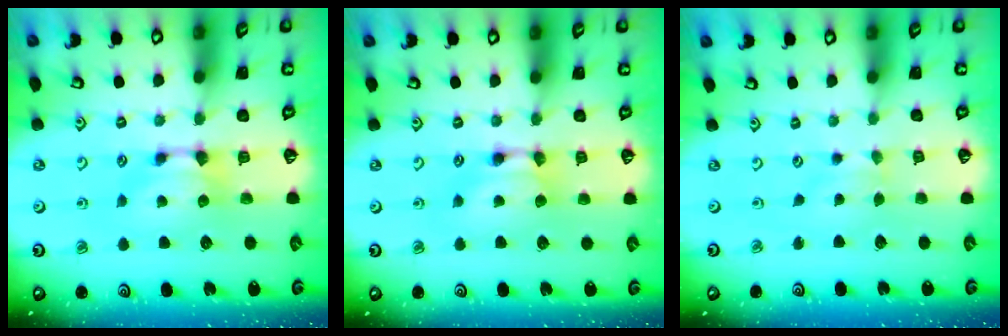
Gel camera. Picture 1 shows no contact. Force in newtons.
{"total": 1.6, "press": 1.5, "slide": 0.2}
{"total": 0.6, "press": 0.4, "slide": 0.4}